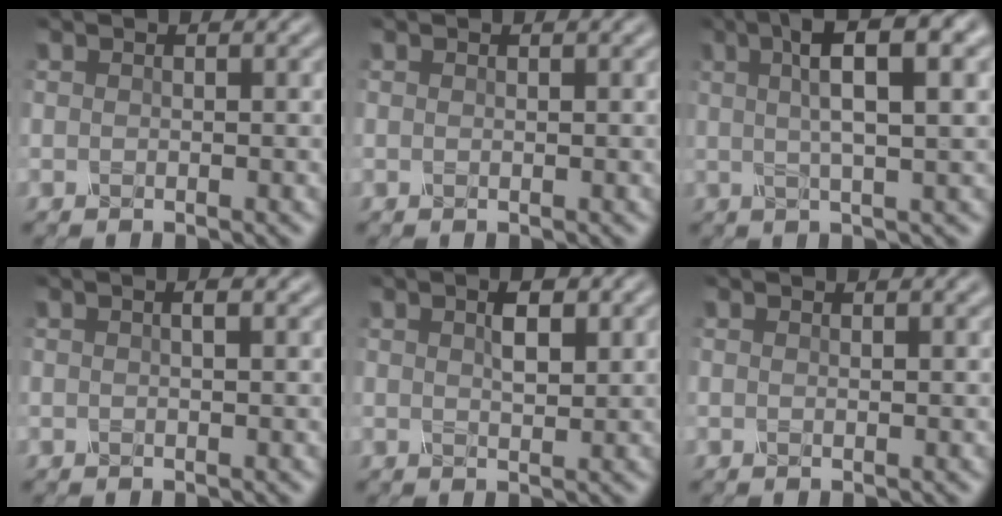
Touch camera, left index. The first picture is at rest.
{"total": 0.8, "force": [0.3, 0.3, 0.6], "torque": [-0.005, 0.003, 0.000]}
{"total": 8.3, "force": [2.6, 1.9, 7.6], "torque": [-0.114, 0.017, 0.045]}
{"total": 2.6, "force": [1.1, 1.3, 2.0], "torque": [-0.011, 0.021, -0.008]}
{"total": 2.4, "force": [0.7, 0.7, 2.2], "torque": [-0.042, 0.004, 0.022]}
{"total": 1.3, "force": [0.7, 0.5, 0.9], "torque": [-0.003, 0.005, -0.001]}